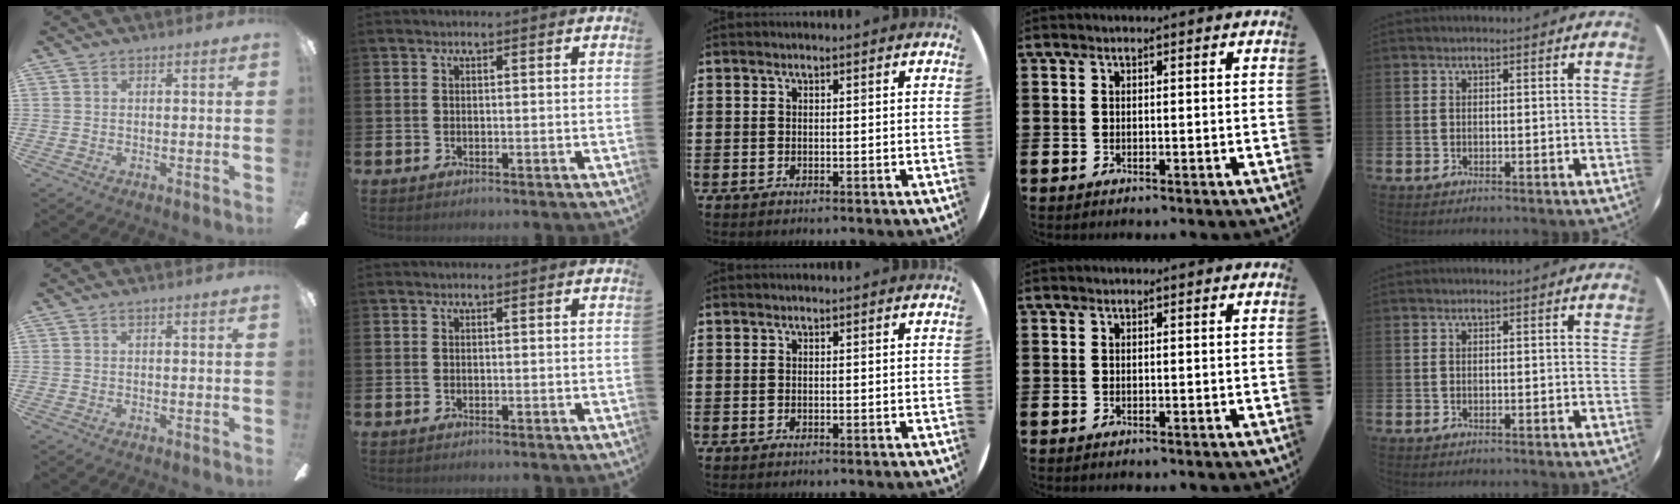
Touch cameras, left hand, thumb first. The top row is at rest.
{}